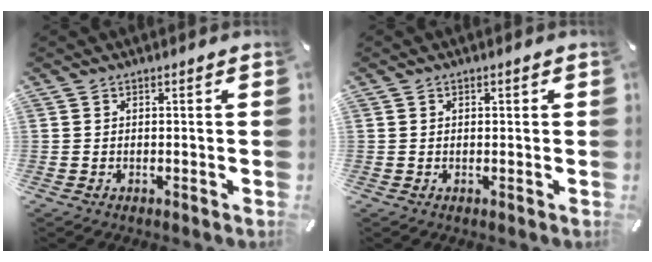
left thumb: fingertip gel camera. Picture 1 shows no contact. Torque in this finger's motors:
{"motor_torque": [-0.22, -0.01, -0.19, -0.10, -0.11]}